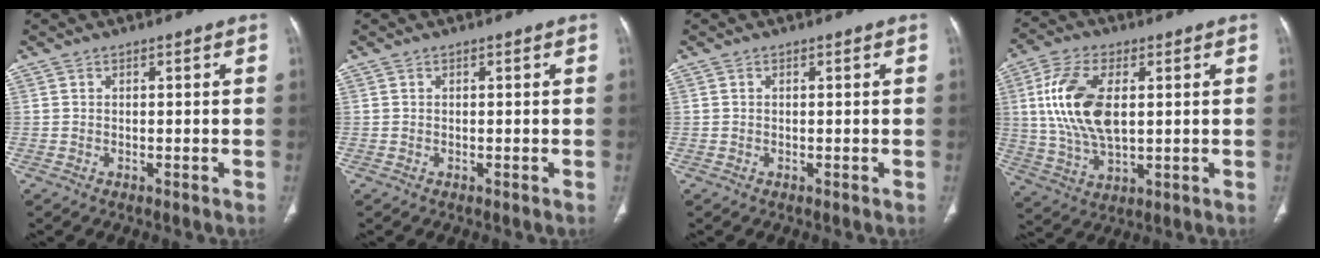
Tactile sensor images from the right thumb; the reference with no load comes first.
{"total": 0.0}
{"total": 0.0}
{"total": 14.7, "force": [2.5, 7.8, 12.3], "torque": [-0.250, -0.003, 0.051]}